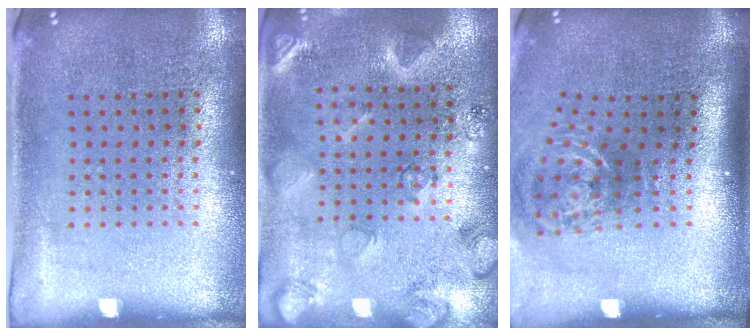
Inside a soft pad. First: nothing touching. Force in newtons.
{"total": 2.1, "press": 2.1, "slide": 0.4}
{"total": 2.1, "press": 1.3, "slide": 1.7}